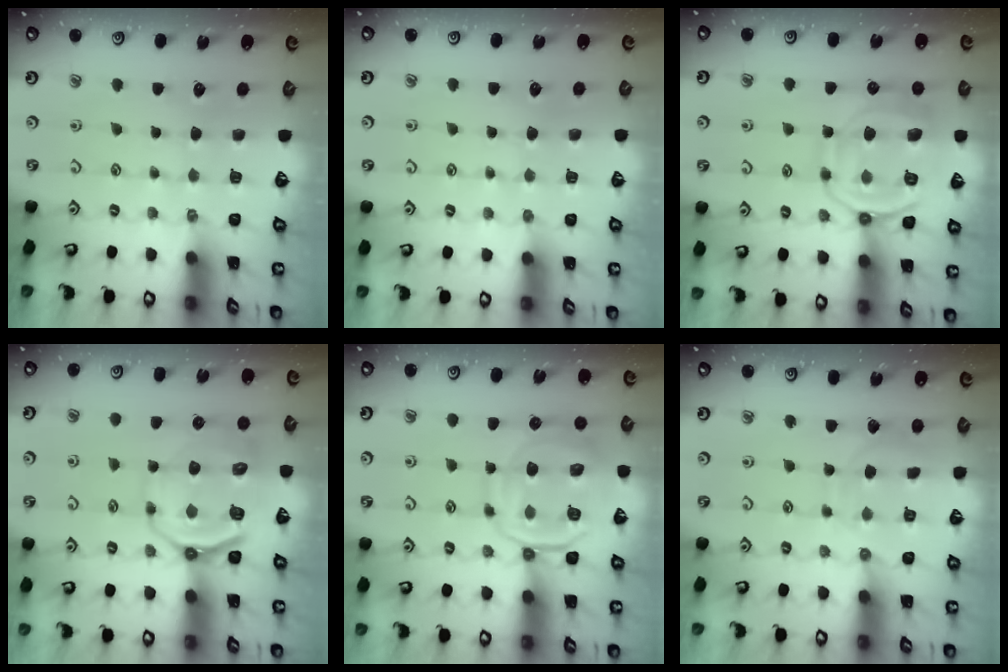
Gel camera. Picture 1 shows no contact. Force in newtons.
{"total": 0.8, "press": 0.8, "slide": 0.1}
{"total": 13.9, "press": 13.9, "slide": 1.4}
{"total": 9.3, "press": 9.0, "slide": 2.6}
{"total": 12.4, "press": 12.3, "slide": 1.5}
{"total": 7.5, "press": 7.4, "slide": 0.6}